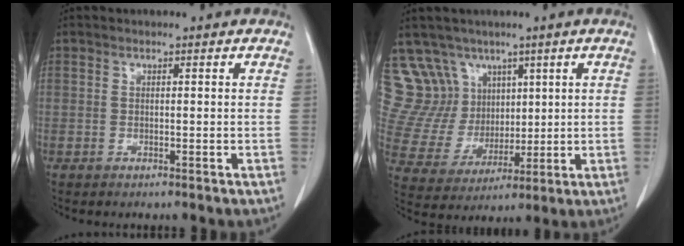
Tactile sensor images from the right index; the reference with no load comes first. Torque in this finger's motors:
{"motor_torque": [-0.79, 0.78, -0.22, -0.04]}